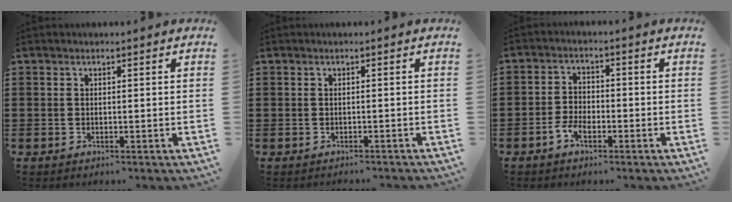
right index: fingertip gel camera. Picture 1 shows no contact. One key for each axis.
{"total": 0.7, "fx": -0.7, "fy": 0.0, "fz": -0.2, "tx": 0.003, "ty": -0.001, "tz": -0.014}
{"total": 3.1, "fx": -1.9, "fy": 1.7, "fz": 1.7, "tx": -0.046, "ty": 0.000, "tz": -0.041}